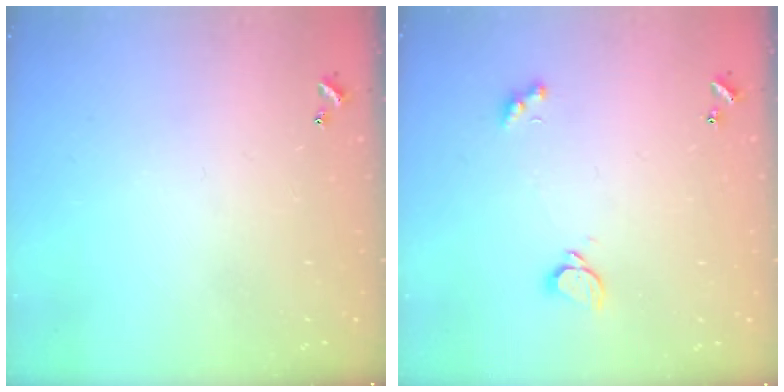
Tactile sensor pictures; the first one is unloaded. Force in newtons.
{"total": 1.9, "press": 1.7, "slide": 0.8}